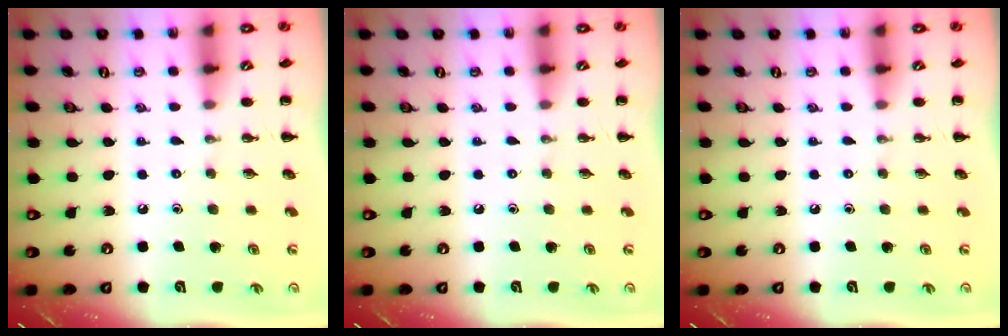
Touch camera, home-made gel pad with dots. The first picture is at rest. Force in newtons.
{"total": 0.0}
{"total": 0.0}